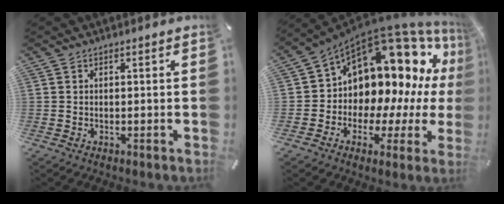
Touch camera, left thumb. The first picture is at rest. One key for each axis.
{"total": 16.1, "fx": 8.0, "fy": 10.5, "fz": 9.3, "tx": -0.140, "ty": -0.092, "tz": 0.144}